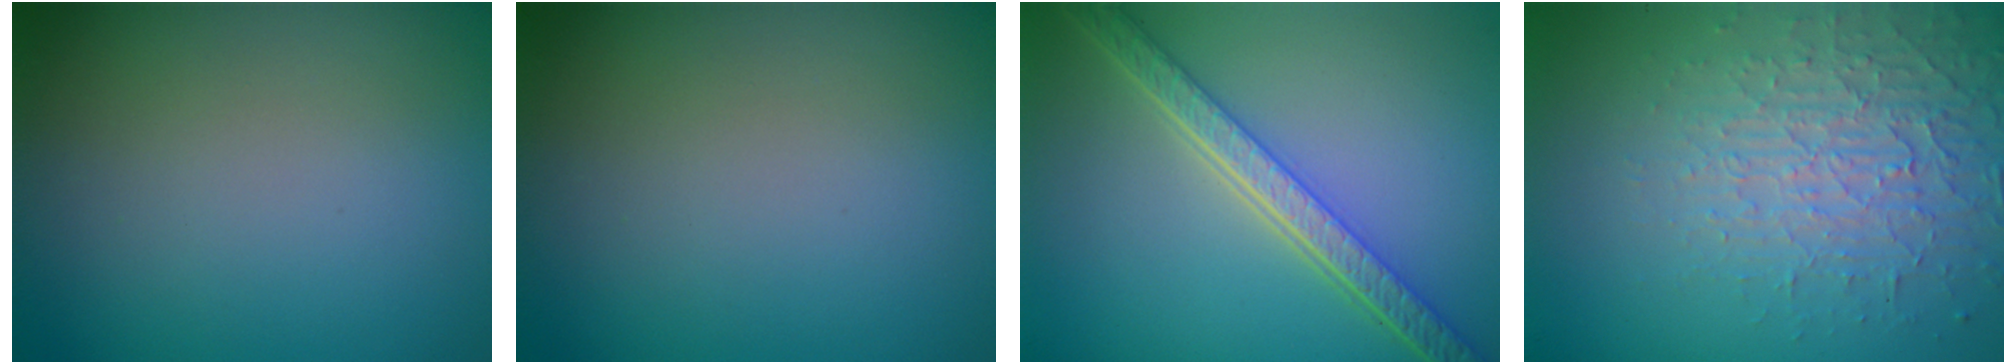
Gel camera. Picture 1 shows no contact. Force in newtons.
{"total": 0.0}
{"total": 5.7, "press": 4.4, "slide": 3.7}
{"total": 3.8, "press": 3.5, "slide": 1.3}